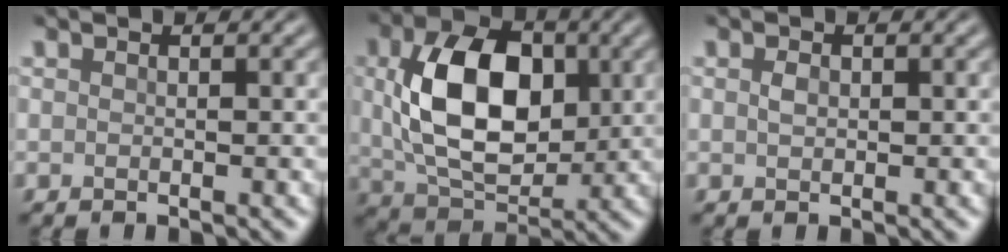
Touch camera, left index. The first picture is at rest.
{"total": 10.3, "force": [1.2, 6.7, 7.8], "torque": [-0.151, 0.004, 0.025]}
{"total": 1.0, "force": [0.2, 0.7, 0.7], "torque": [-0.016, 0.000, 0.003]}